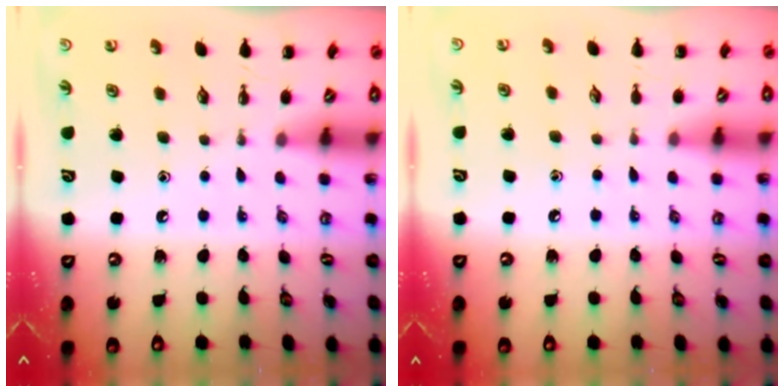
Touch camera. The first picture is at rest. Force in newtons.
{"total": 4.2, "press": 3.9, "slide": 1.5}